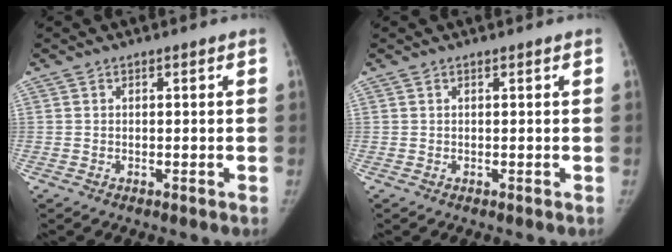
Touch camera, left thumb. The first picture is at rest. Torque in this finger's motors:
{"motor_torque": [0.13, 0.08, 0.50, -0.27, 0.00]}